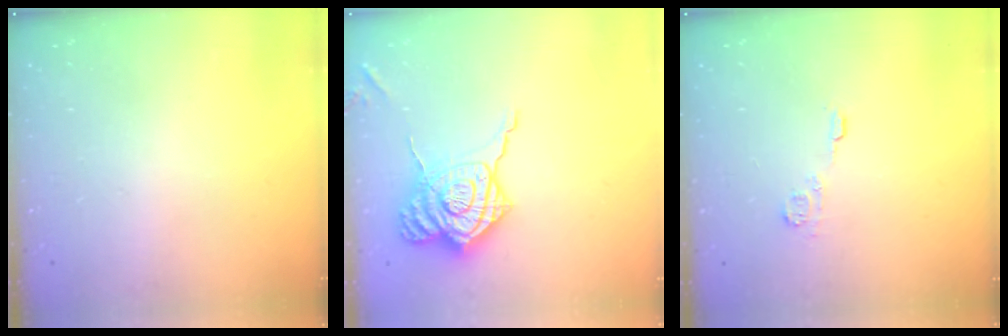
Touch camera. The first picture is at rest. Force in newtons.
{"total": 16.6, "press": 16.5, "slide": 1.4}
{"total": 5.6, "press": 5.6, "slide": 0.7}